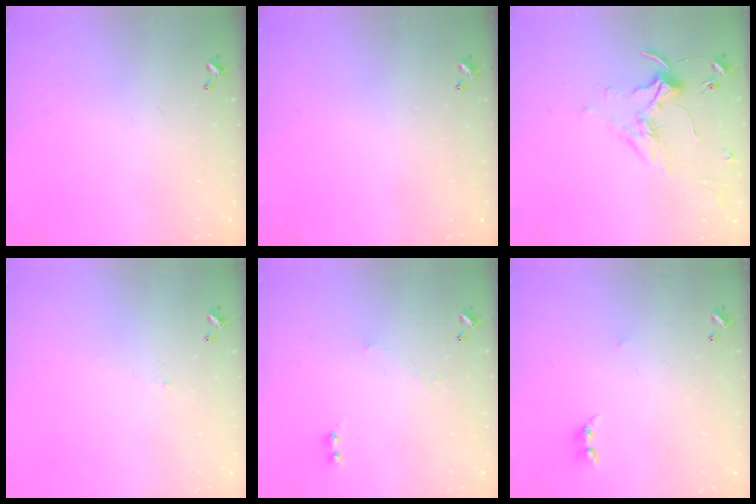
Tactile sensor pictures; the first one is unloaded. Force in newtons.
{"total": 0.0}
{"total": 1.8, "press": 1.8, "slide": 0.4}
{"total": 0.8, "press": 0.7, "slide": 0.5}
{"total": 0.9, "press": 0.3, "slide": 0.8}
{"total": 2.6, "press": 2.6, "slide": 0.3}